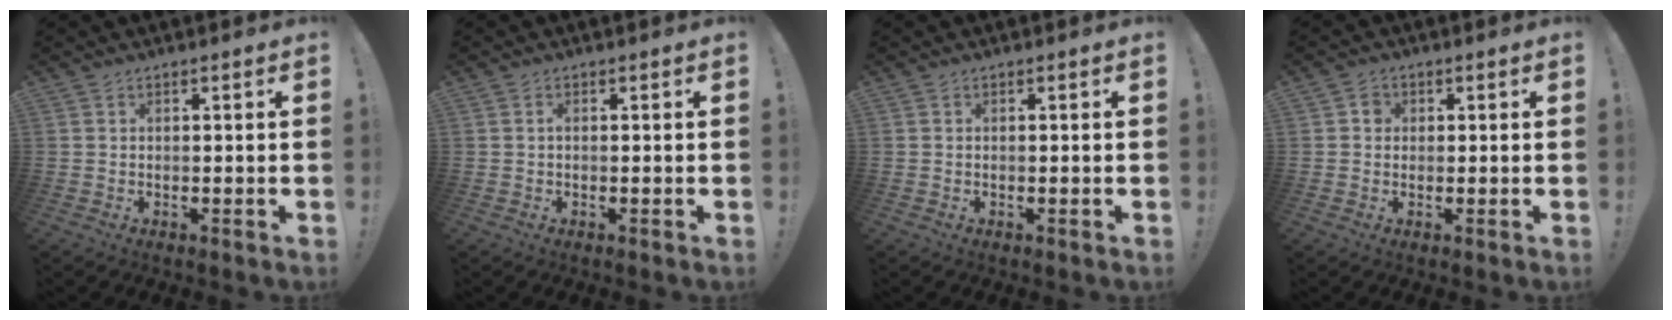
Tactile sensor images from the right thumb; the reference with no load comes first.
{"total": 0.6, "force": [-0.2, 0.1, 0.6], "torque": [-0.014, 0.002, -0.005]}
{"total": 0.0}
{"total": 2.4, "force": [-0.1, 2.2, 1.1], "torque": [-0.016, 0.007, -0.004]}